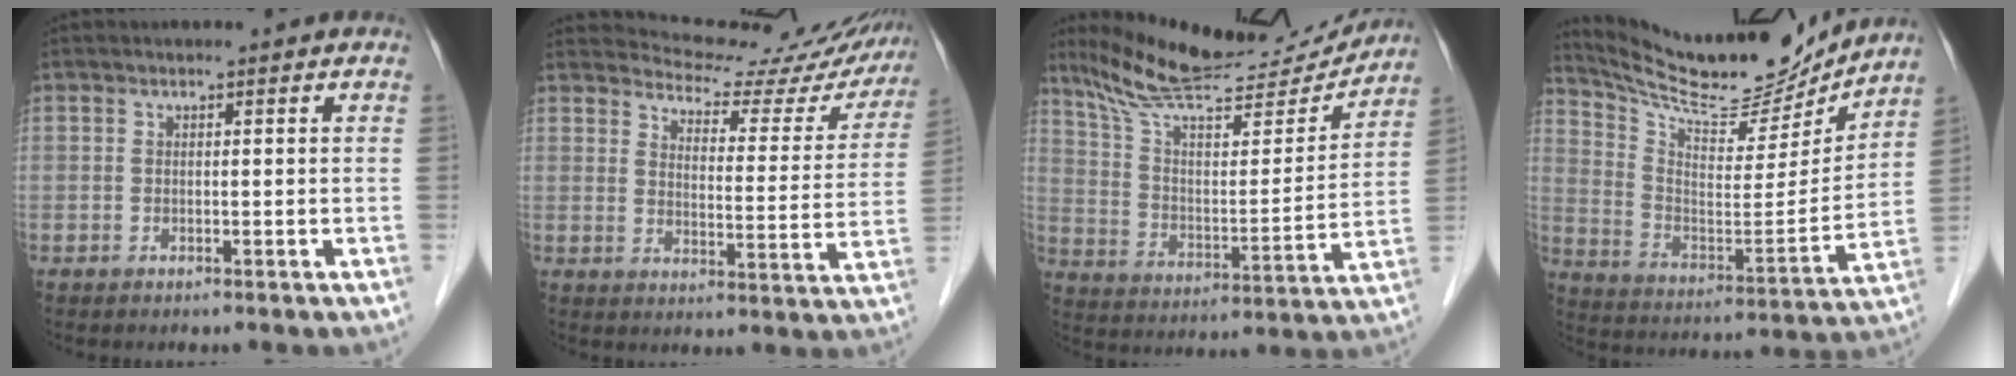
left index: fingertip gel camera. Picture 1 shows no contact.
{"total": 17.6, "force": [17.1, 3.8, 1.9], "torque": [-0.005, -0.054, 0.190]}
{"total": 19.9, "force": [18.6, 2.8, 6.5], "torque": [-0.113, -0.013, 0.287]}
{"total": 19.7, "force": [18.2, 4.2, 6.4], "torque": [-0.126, -0.025, 0.289]}